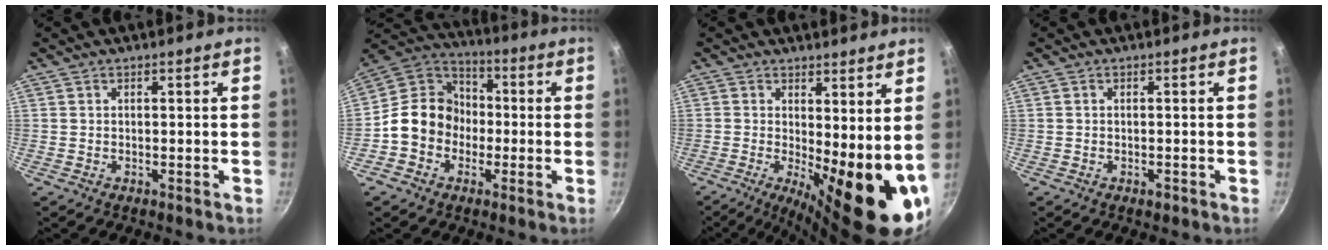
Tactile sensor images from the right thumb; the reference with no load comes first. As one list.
[{"total": 12.7, "force": [-2.4, 11.0, 5.9], "torque": [-0.053, 0.047, -0.065]}, {"total": 15.2, "force": [-0.3, 5.2, 14.3], "torque": [-0.170, -0.024, 0.005]}, {"total": 1.1, "force": [-0.6, 0.6, 0.7], "torque": [-0.010, 0.002, -0.010]}]